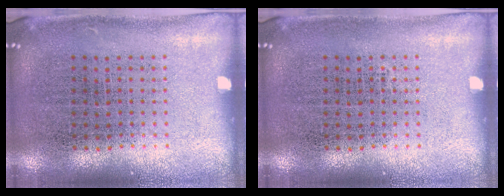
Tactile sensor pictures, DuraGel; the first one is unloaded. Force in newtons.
{"total": 0.0}